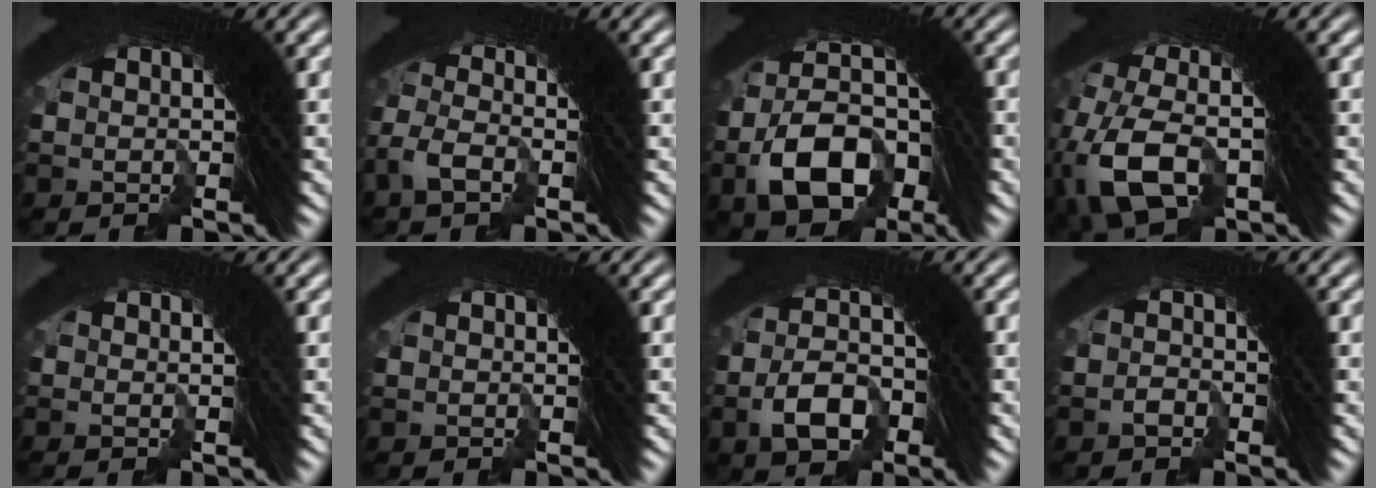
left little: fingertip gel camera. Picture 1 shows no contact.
{"total": 2.8, "force": [-2.0, 1.5, 1.2], "torque": [-0.021, -0.007, -0.042]}
{"total": 11.6, "force": [-3.8, 8.6, 6.8], "torque": [-0.115, -0.028, -0.063]}
{"total": 8.4, "force": [-4.7, 6.2, 3.1], "torque": [-0.116, -0.060, -0.058]}
{"total": 0.6, "force": [-0.3, -0.5, -0.2], "torque": [0.008, 0.002, -0.008]}
{"total": 0.0}
{"total": 5.7, "force": [-2.7, 4.4, 2.5], "torque": [-0.032, -0.007, -0.053]}
{"total": 2.5, "force": [-2.2, 0.3, -1.2], "torque": [0.020, -0.011, -0.034]}